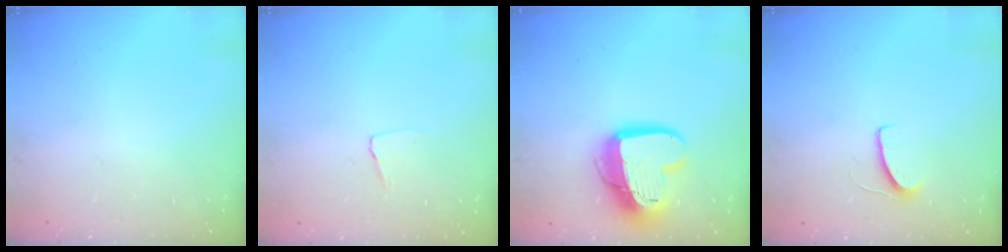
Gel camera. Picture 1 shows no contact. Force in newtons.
{"total": 3.5, "press": 3.4, "slide": 0.2}
{"total": 16.3, "press": 16.3, "slide": 1.4}
{"total": 5.1, "press": 5.0, "slide": 0.5}